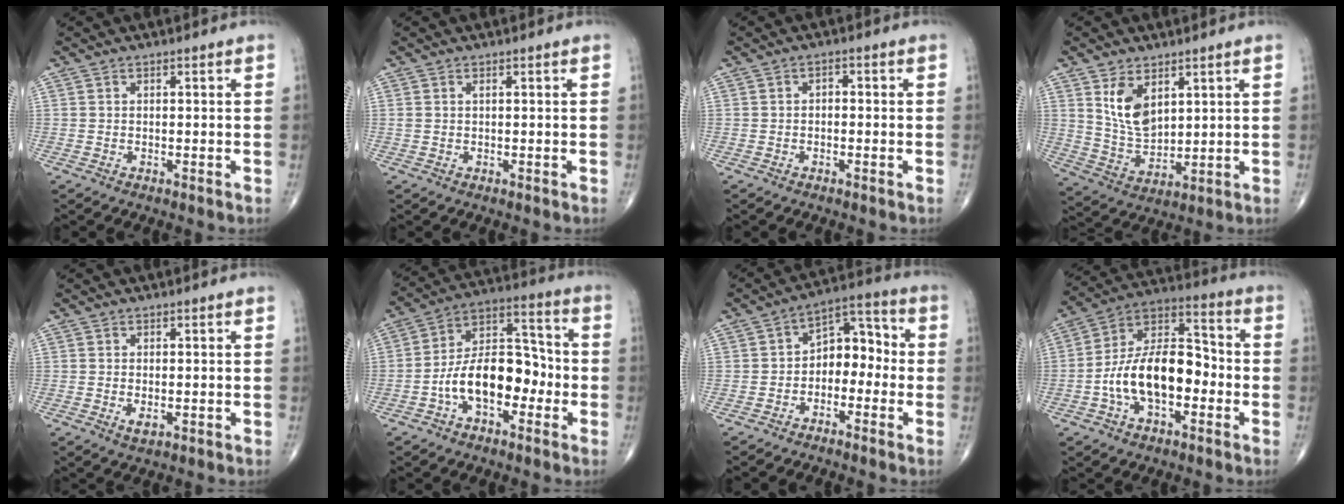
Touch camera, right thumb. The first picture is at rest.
{"total": 0.7, "force": [0.2, 0.3, 0.6], "torque": [-0.020, 0.010, 0.008]}
{"total": 1.3, "force": [-0.3, 0.9, 0.9], "torque": [-0.005, 0.007, -0.011]}
{"total": 8.7, "force": [3.9, 4.9, 6.0], "torque": [-0.093, -0.027, 0.086]}
{"total": 1.7, "force": [-0.3, 0.9, 1.5], "torque": [-0.027, -0.004, -0.003]}
{"total": 14.5, "force": [-4.2, 8.3, 11.1], "torque": [-0.165, 0.050, -0.080]}
{"total": 8.7, "force": [-1.8, 5.9, 6.2], "torque": [-0.058, 0.047, -0.047]}
{"total": 16.4, "force": [-3.7, 9.0, 13.2], "torque": [-0.219, 0.046, -0.071]}